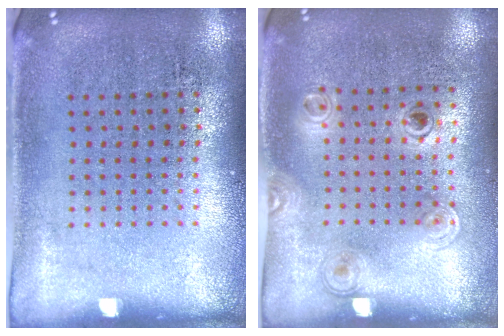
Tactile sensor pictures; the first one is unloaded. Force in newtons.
{"total": 1.1, "press": 0.9, "slide": 0.6}